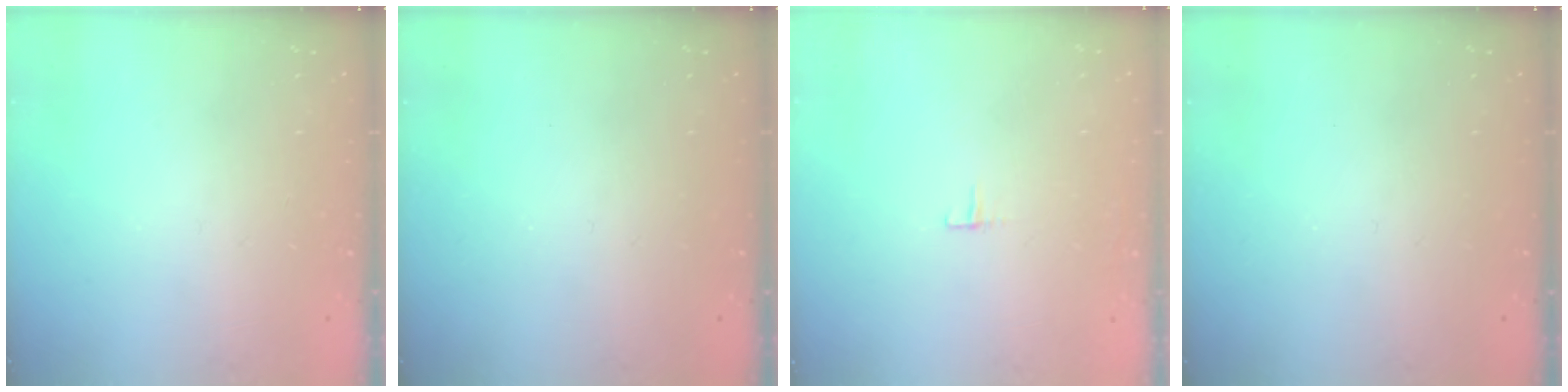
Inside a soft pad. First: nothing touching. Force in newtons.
{"total": 0.0}
{"total": 3.1, "press": 3.1, "slide": 0.2}
{"total": 0.0}